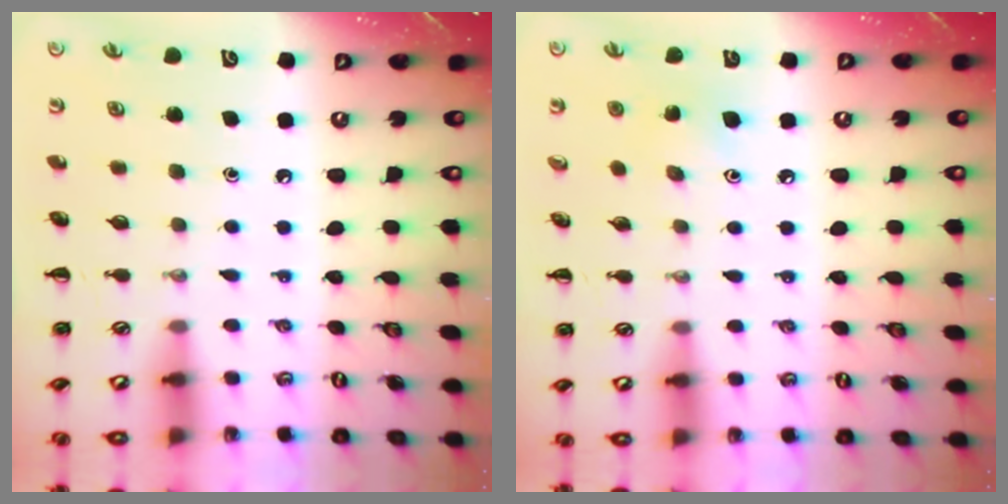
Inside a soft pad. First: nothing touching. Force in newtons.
{"total": 2.9, "press": 2.8, "slide": 0.8}